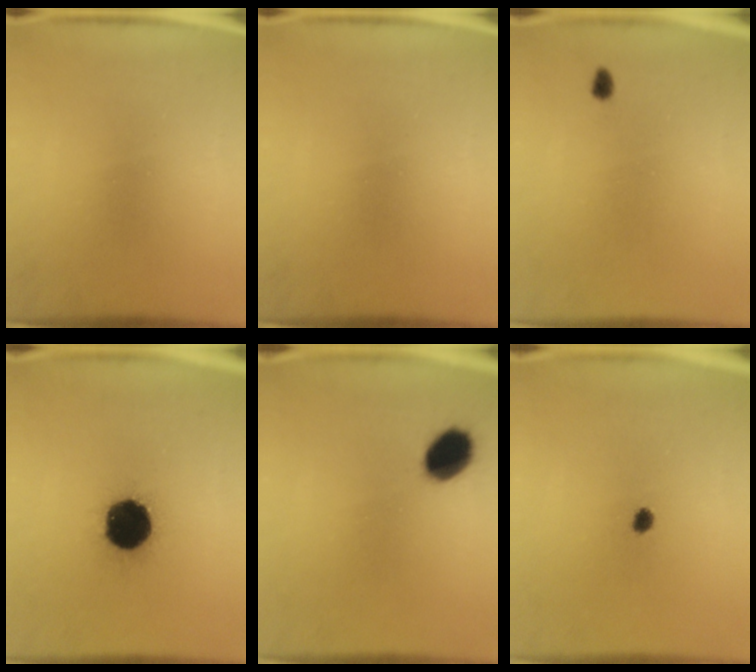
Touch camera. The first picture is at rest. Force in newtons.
{"total": 0.0}
{"total": 1.5}
{"total": 19.7}
{"total": 8.8}
{"total": 1.8}